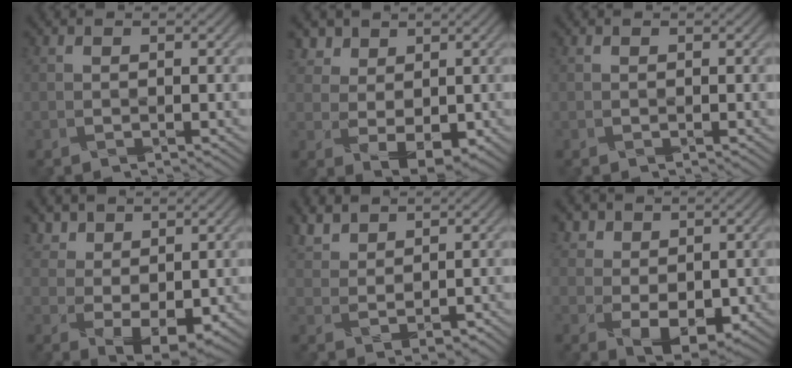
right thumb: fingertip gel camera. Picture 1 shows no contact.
{"total": 4.5, "force": [2.0, 3.3, 2.3], "torque": [-0.050, -0.008, 0.046]}
{"total": 0.0}
{"total": 5.3, "force": [2.4, 3.3, 3.3], "torque": [-0.070, -0.006, 0.056]}
{"total": 3.8, "force": [3.0, 1.8, 1.4], "torque": [-0.041, 0.008, 0.069]}
{"total": 5.1, "force": [1.1, 3.8, 3.3], "torque": [-0.067, -0.008, 0.023]}